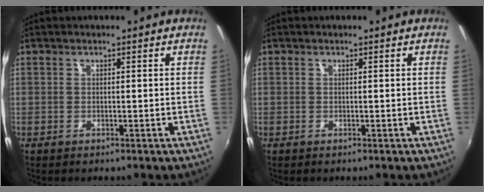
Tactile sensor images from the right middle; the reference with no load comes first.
{"total": 0.0}